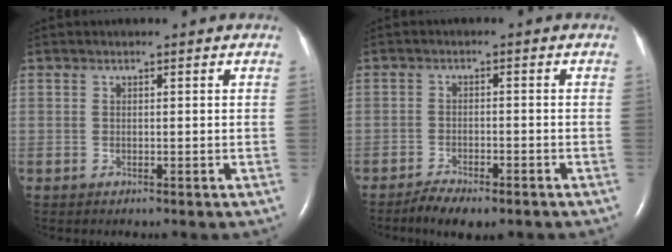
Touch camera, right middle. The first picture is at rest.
{"total": 5.4, "force": [-4.2, 1.5, 3.0], "torque": [-0.051, -0.008, -0.064]}